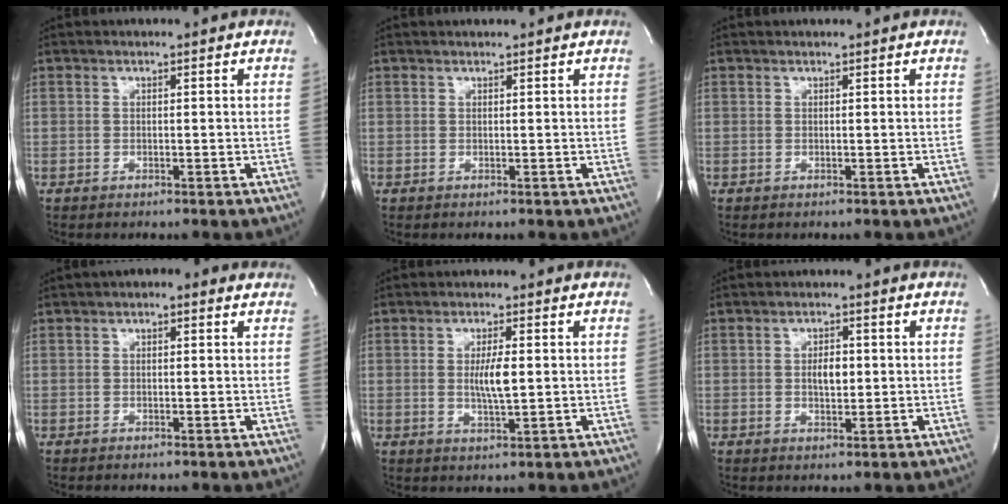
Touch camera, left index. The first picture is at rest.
{"total": 1.0, "force": [0.9, -0.1, 0.3], "torque": [-0.004, 0.007, 0.012]}
{"total": 0.0}
{"total": 2.1, "force": [0.5, 1.2, 1.6], "torque": [-0.028, 0.014, 0.003]}
{"total": 4.5, "force": [0.1, 0.7, 4.4], "torque": [-0.083, -0.006, 0.002]}
{"total": 3.2, "force": [0.0, 1.5, 2.8], "torque": [-0.049, -0.001, 0.002]}